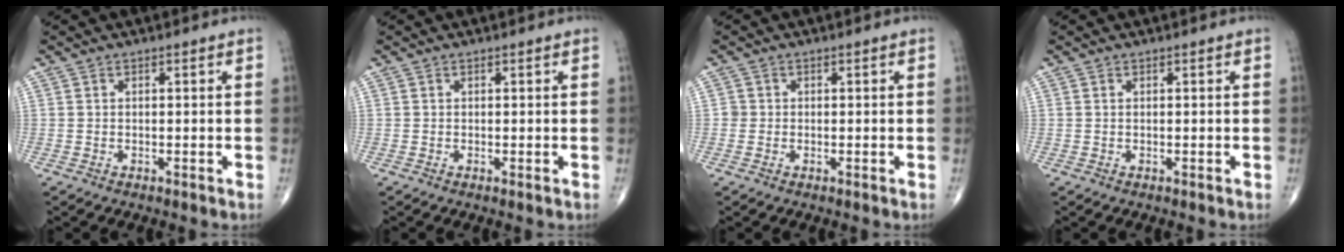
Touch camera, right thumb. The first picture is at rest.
{"total": 0.0}
{"total": 1.0, "force": [-0.1, 1.0, 0.1], "torque": [0.005, 0.004, -0.004]}
{"total": 0.0}